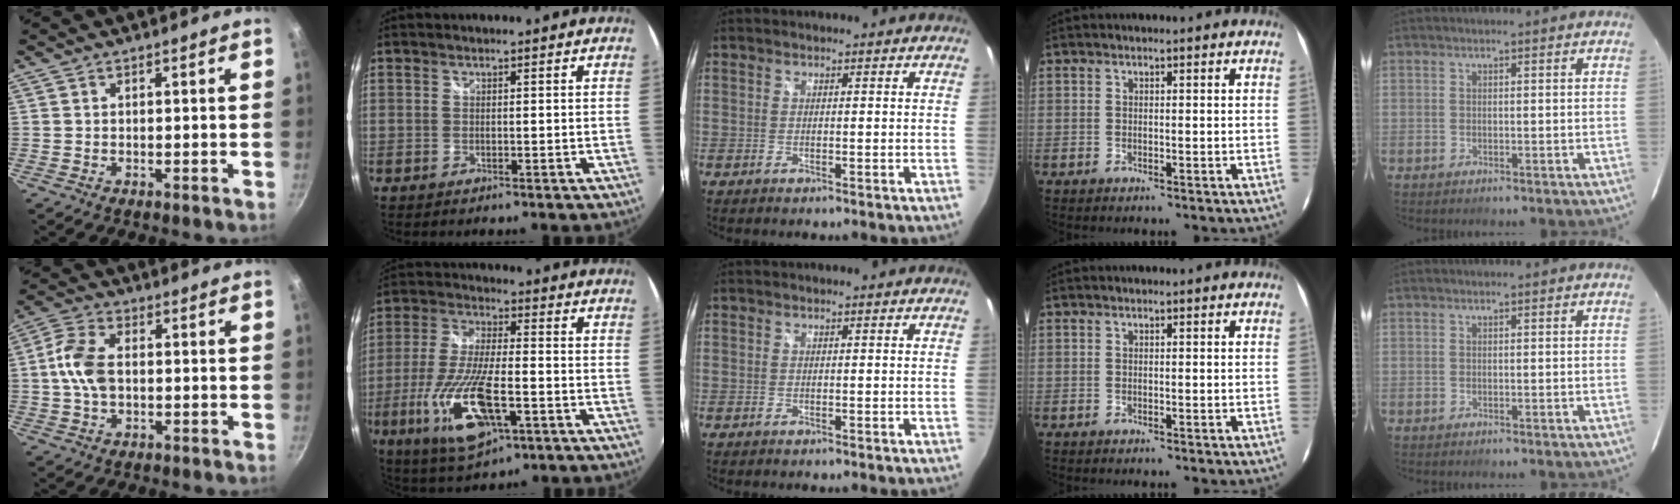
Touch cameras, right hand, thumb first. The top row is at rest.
{"thumb": {"total": 8.5, "force": [0.1, 5.3, 6.6], "torque": [-0.132, 0.019, -0.006]}, "index": {"total": 16.9, "force": [-6.3, 5.4, 14.7], "torque": [-0.313, -0.028, -0.114]}}